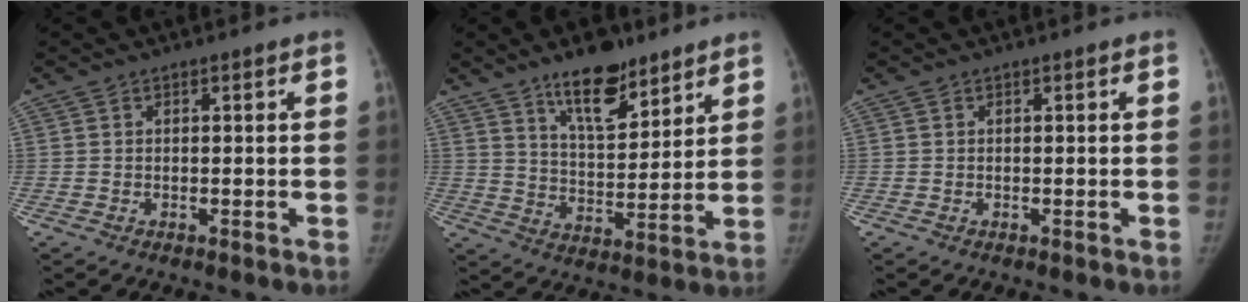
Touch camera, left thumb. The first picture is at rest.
{"total": 12.4, "force": [8.7, 5.0, 7.3], "torque": [-0.087, -0.061, 0.147]}
{"total": 0.0}